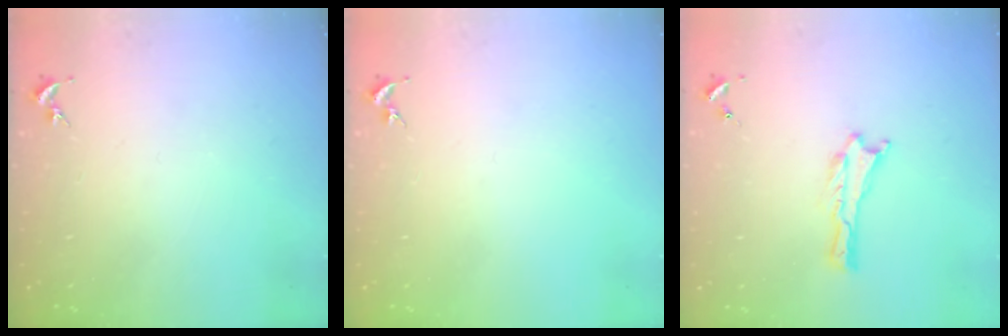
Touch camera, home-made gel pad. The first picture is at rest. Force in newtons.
{"total": 0.0}
{"total": 0.0}